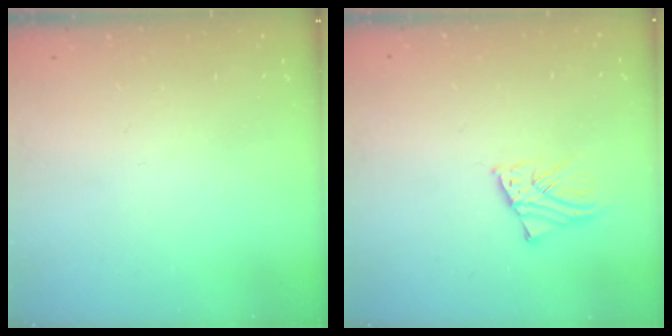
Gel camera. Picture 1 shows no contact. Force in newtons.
{"total": 2.1, "press": 2.1, "slide": 0.2}